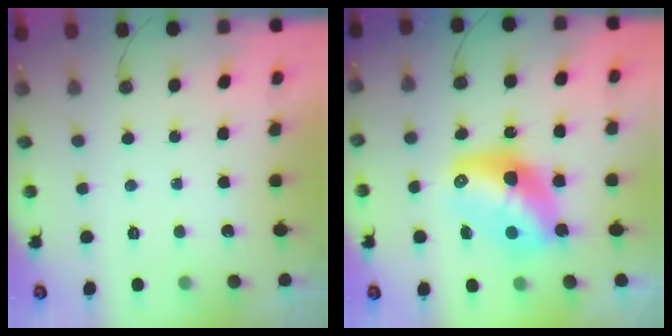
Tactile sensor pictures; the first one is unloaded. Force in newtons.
{"total": 13.6, "press": 13.5, "slide": 1.2}